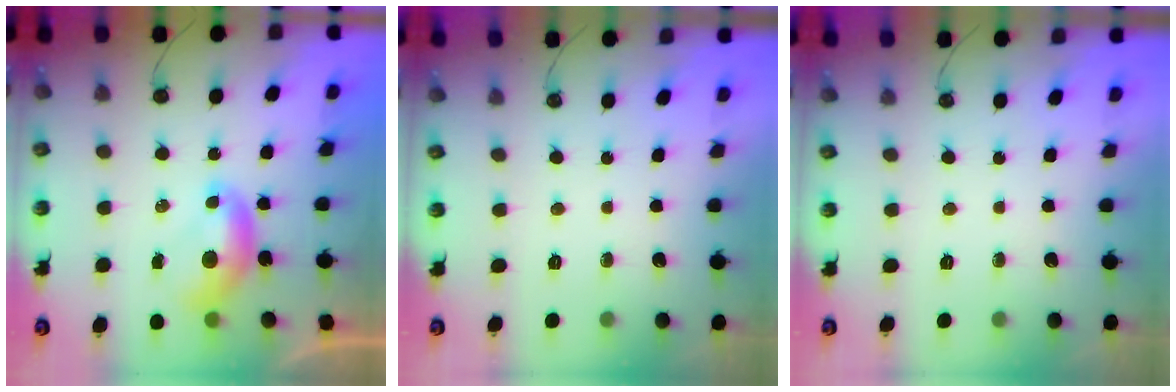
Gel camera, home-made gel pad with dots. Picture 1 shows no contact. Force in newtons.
{"total": 0.0}
{"total": 0.0}